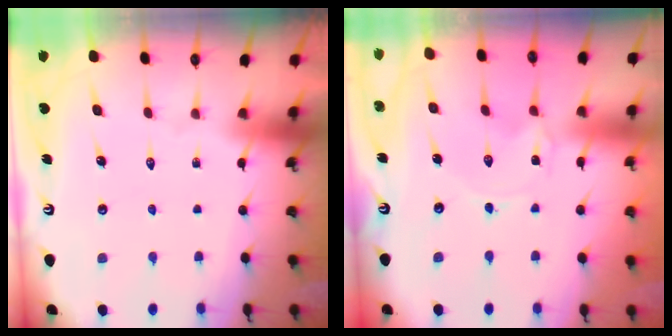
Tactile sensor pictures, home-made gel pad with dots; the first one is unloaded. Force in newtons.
{"total": 0.0}